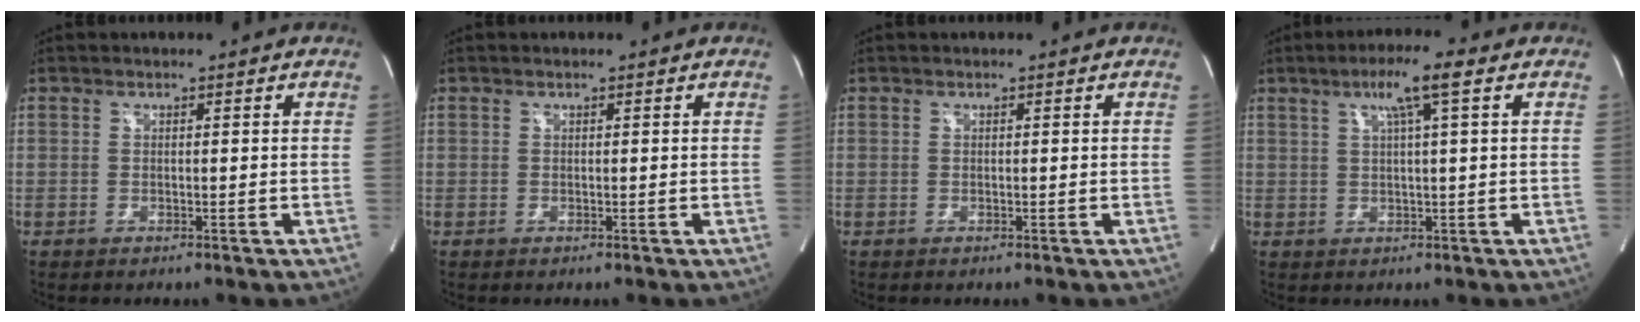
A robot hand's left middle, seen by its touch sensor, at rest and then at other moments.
{"total": 0.0}
{"total": 0.0}
{"total": 5.8, "force": [2.6, -0.4, 5.2], "torque": [-0.094, 0.009, 0.042]}